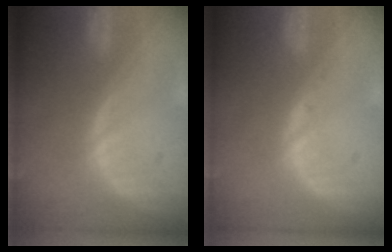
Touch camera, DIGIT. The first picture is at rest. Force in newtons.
{"total": 0.6, "press": 0.5, "slide": 0.3}